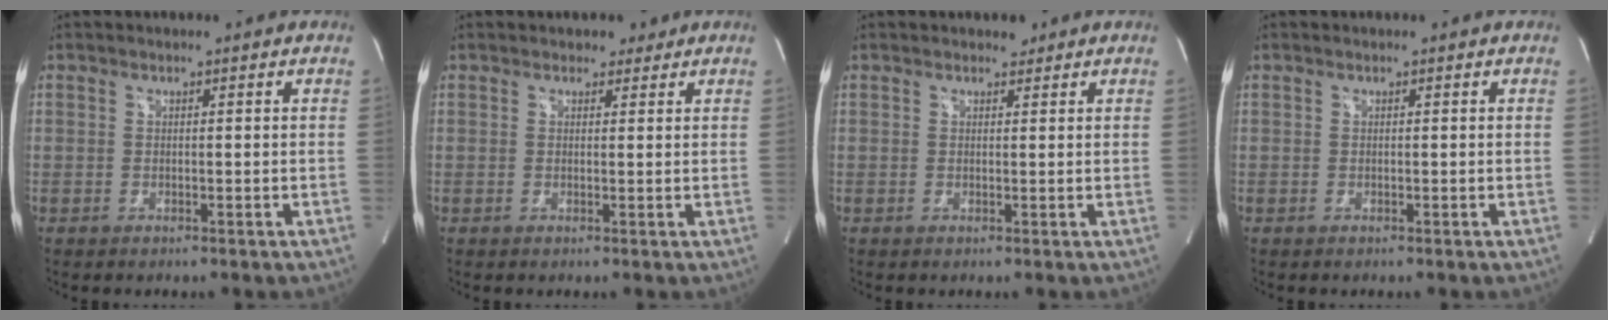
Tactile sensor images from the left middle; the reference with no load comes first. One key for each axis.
{"total": 1.7, "fx": 1.3, "fy": 1.2, "fz": 0.3, "tx": -0.003, "ty": 0.005, "tz": 0.014}
{"total": 1.1, "fx": 0.9, "fy": 0.6, "fz": 0.2, "tx": -0.005, "ty": 0.001, "tz": 0.010}
{"total": 0.0}